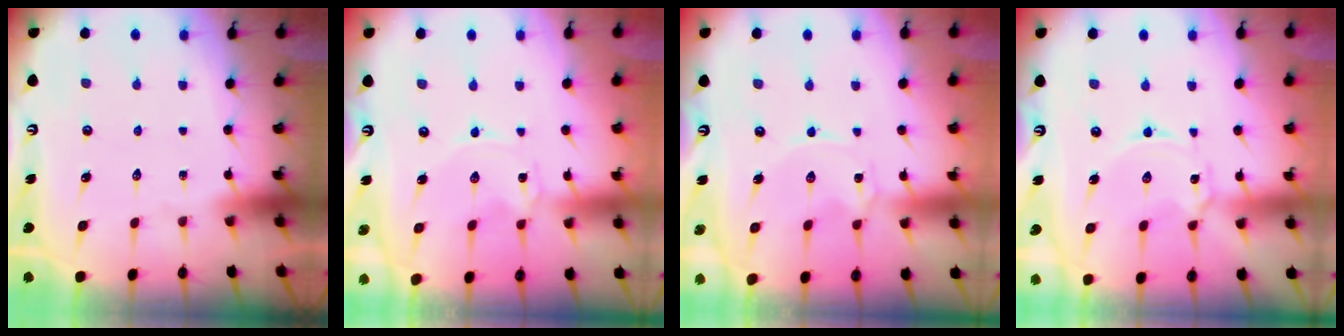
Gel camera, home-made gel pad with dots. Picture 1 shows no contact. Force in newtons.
{"total": 0.0}
{"total": 0.0}
{"total": 2.1, "press": 2.1, "slide": 0.3}